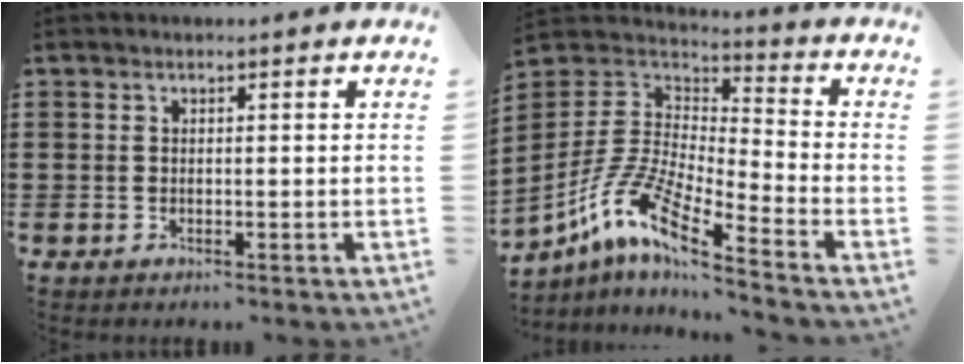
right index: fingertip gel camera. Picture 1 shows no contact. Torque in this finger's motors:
{"motor_torque": [2.00, 0.14, -0.90, -0.21]}